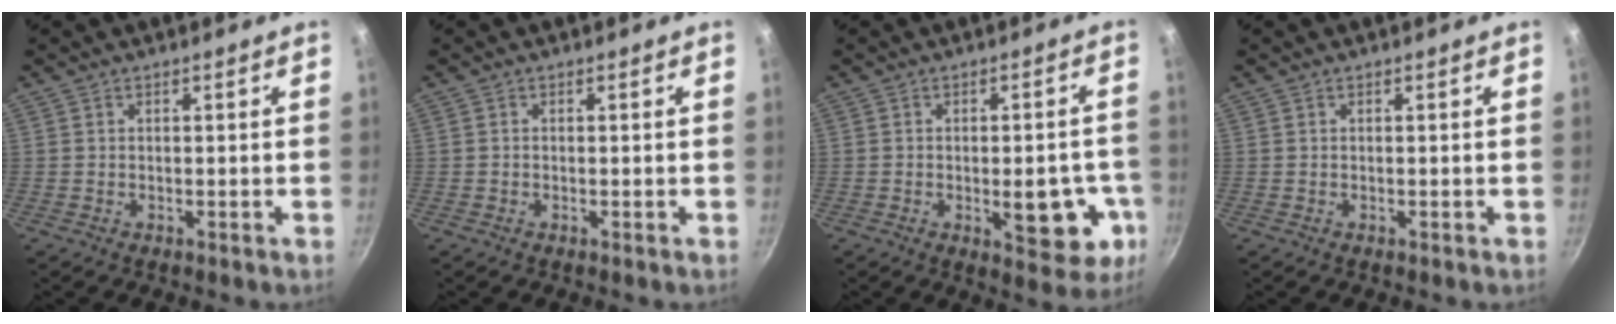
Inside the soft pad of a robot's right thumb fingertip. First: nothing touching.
{"total": 0.0}
{"total": 11.1, "force": [-2.9, 5.2, 9.4], "torque": [-0.085, 0.010, -0.031]}
{"total": 0.0}